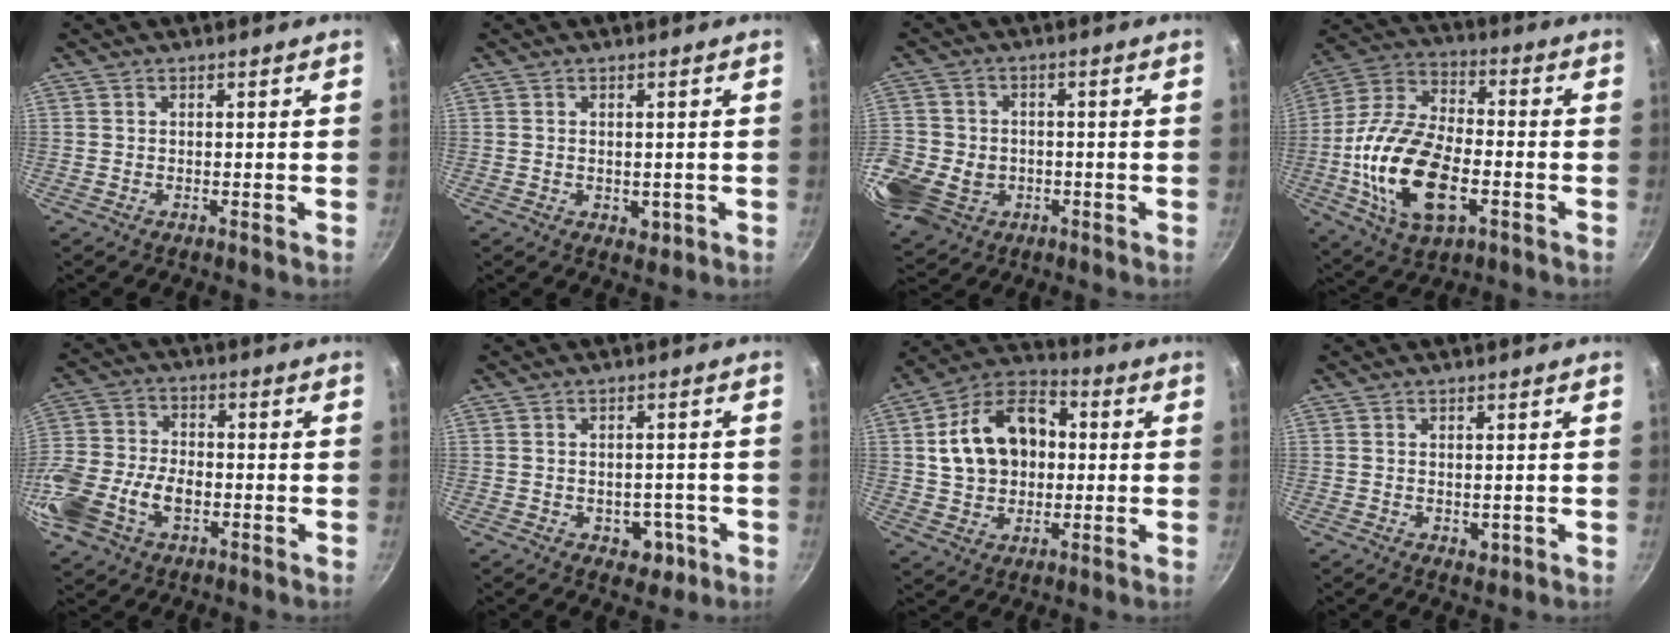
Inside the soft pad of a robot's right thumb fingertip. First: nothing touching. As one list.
[{"total": 2.3, "force": [-0.3, 1.6, 1.6], "torque": [-0.020, -0.005, -0.002]}, {"total": 16.0, "force": [-4.6, 12.8, 8.5], "torque": [-0.203, 0.013, -0.078]}, {"total": 20.9, "force": [-4.9, 11.4, 16.9], "torque": [-0.319, 0.027, -0.095]}, {"total": 16.8, "force": [-5.1, 11.1, 11.5], "torque": [-0.249, 0.027, -0.101]}, {"total": 5.2, "force": [-1.8, 3.8, 3.1], "torque": [-0.019, 0.013, -0.012]}, {"total": 16.8, "force": [2.0, 12.2, 11.4], "torque": [-0.168, 0.028, 0.025]}, {"total": 1.9, "force": [-0.2, 1.3, 1.4], "torque": [-0.019, -0.005, 0.000]}]